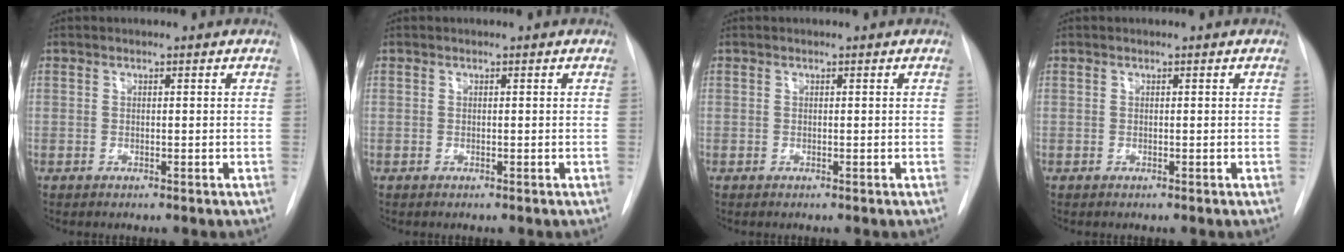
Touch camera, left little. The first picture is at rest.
{"total": 0.0}
{"total": 0.0}
{"total": 0.0}